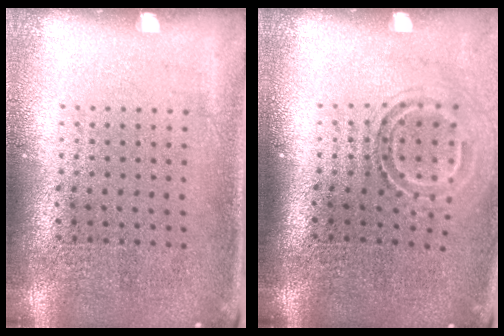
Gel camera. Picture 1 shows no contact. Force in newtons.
{"total": 1.7, "press": 1.1, "slide": 1.3}